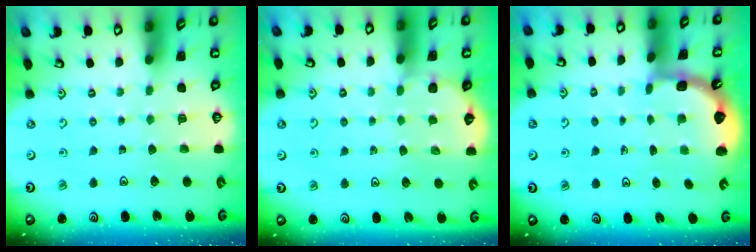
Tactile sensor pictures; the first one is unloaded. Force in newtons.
{"total": 3.2, "press": 3.2, "slide": 0.3}
{"total": 2.0, "press": 2.0, "slide": 0.2}